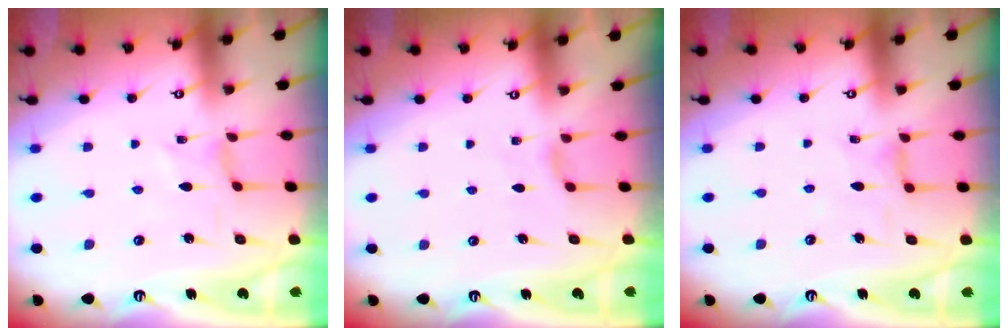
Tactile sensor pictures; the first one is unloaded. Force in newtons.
{"total": 1.9, "press": 1.8, "slide": 0.5}
{"total": 2.1, "press": 2.0, "slide": 0.4}